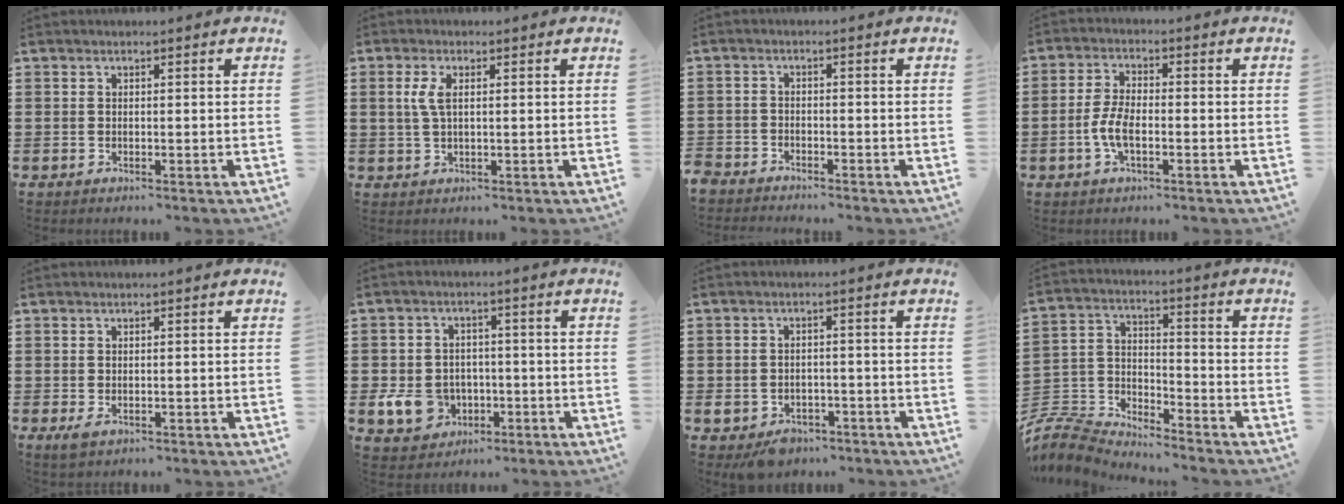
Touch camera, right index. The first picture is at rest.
{"total": 3.1, "force": [0.7, 1.1, 2.8], "torque": [-0.066, 0.005, 0.008]}
{"total": 2.5, "force": [-2.4, 0.6, -0.3], "torque": [-0.009, -0.001, -0.057]}
{"total": 4.8, "force": [-1.5, 2.1, 4.1], "torque": [-0.099, -0.002, -0.034]}
{"total": 1.1, "force": [-0.2, 0.6, 0.9], "torque": [-0.027, -0.004, -0.006]}
{"total": 6.8, "force": [-1.9, 5.5, 3.5], "torque": [-0.099, 0.005, -0.036]}
{"total": 3.2, "force": [-2.6, 1.7, 0.7], "torque": [-0.026, -0.001, -0.055]}
{"total": 6.4, "force": [-6.2, 1.5, 0.4], "torque": [-0.036, -0.001, -0.134]}